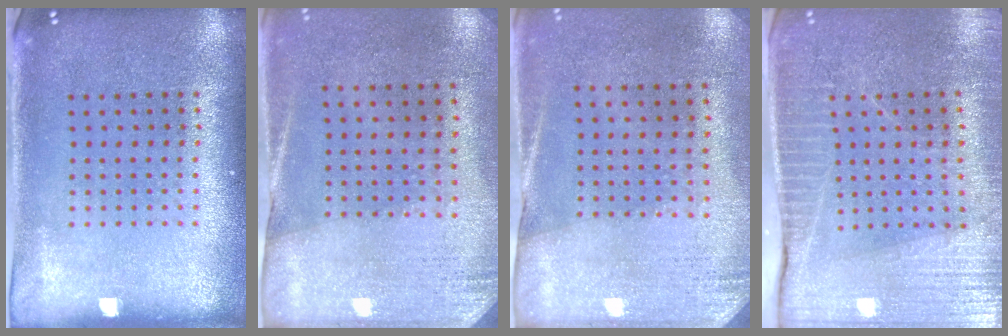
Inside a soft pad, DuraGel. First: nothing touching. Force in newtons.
{"total": 2.6, "press": 2.3, "slide": 1.3}
{"total": 2.6, "press": 2.3, "slide": 1.3}
{"total": 3.6, "press": 3.5, "slide": 0.6}